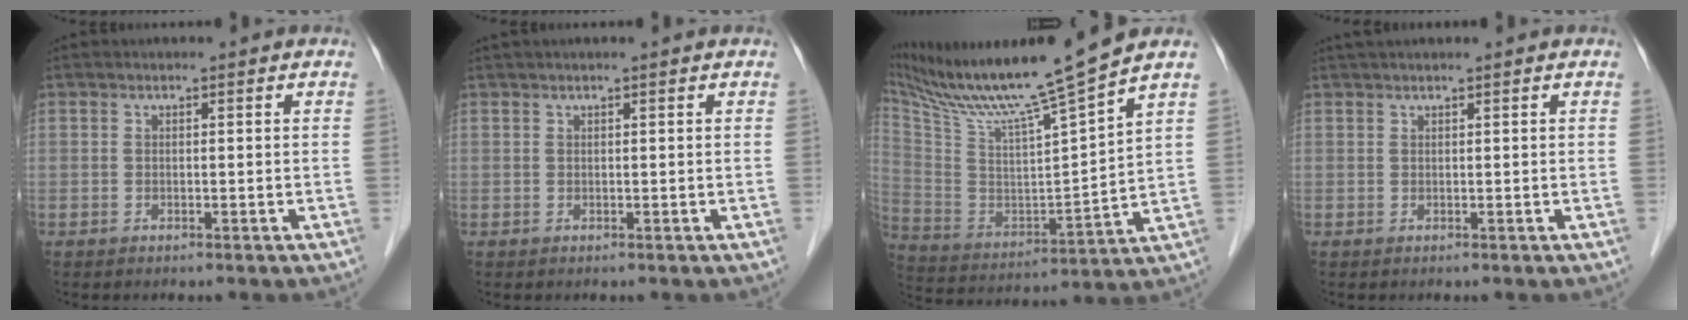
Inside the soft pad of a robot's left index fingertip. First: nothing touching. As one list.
[{"total": 1.5, "force": [1.2, -0.2, 0.9], "torque": [-0.014, 0.021, 0.024]}, {"total": 18.1, "force": [15.2, -1.7, 9.8], "torque": [-0.184, -0.021, 0.272]}, {"total": 2.6, "force": [2.2, -0.3, 1.3], "torque": [-0.015, 0.029, 0.042]}]